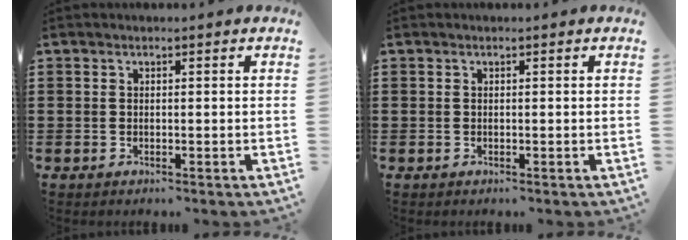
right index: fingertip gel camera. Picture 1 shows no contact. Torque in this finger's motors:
{"motor_torque": [-0.01, 0.01, 0.00, 0.00]}